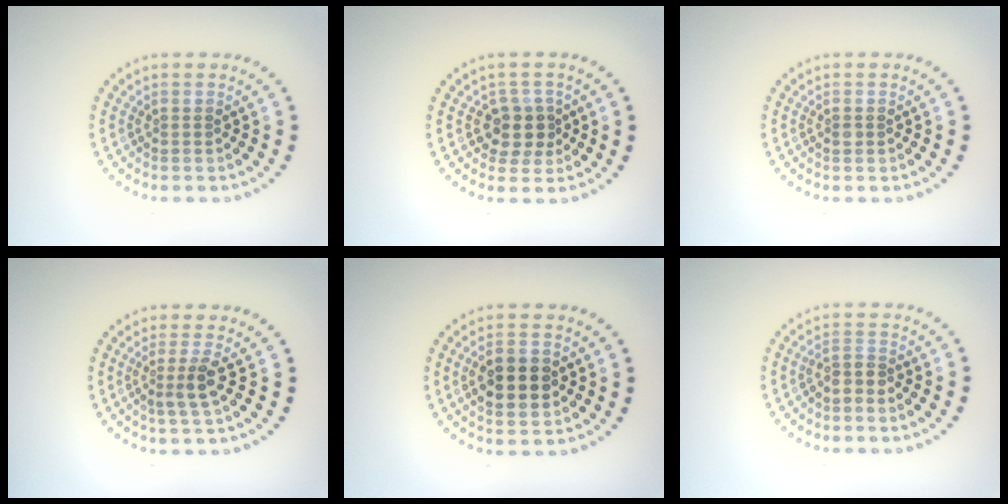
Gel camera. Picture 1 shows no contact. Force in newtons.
{"total": 2.6, "press": 2.3, "slide": 1.1}
{"total": 0.6, "press": 0.6, "slide": 0.1}
{"total": 2.4, "press": 1.8, "slide": 1.5}
{"total": 4.7, "press": 4.6, "slide": 0.3}
{"total": 1.5, "press": 1.1, "slide": 1.0}